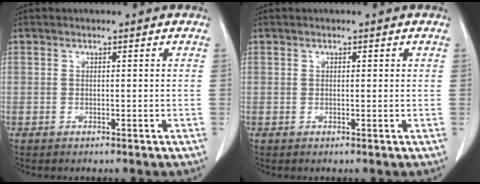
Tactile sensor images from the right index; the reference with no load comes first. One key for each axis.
{"total": 0.9, "fx": 0.2, "fy": 0.5, "fz": 0.7, "tx": -0.018, "ty": 0.002, "tz": 0.004}